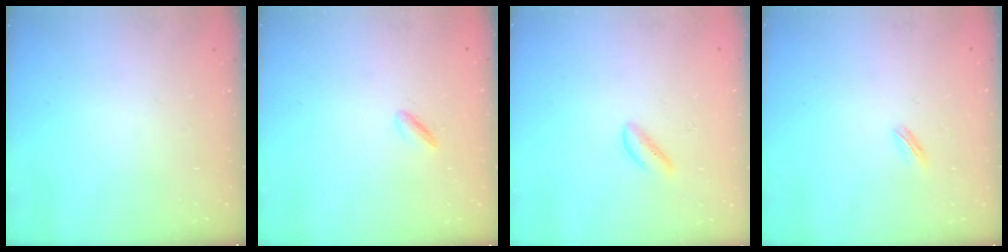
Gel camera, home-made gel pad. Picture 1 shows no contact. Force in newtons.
{"total": 2.1, "press": 2.0, "slide": 0.7}
{"total": 1.7, "press": 1.6, "slide": 0.6}
{"total": 1.3, "press": 1.2, "slide": 0.3}